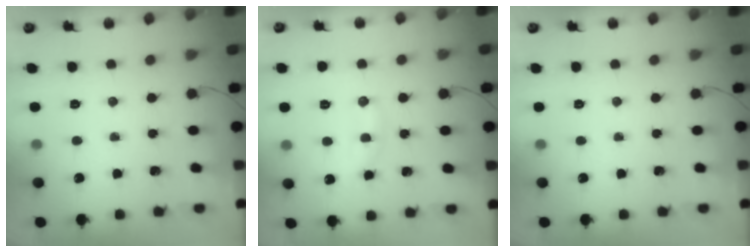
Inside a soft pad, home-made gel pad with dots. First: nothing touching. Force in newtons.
{"total": 7.6, "press": 7.5, "slide": 0.4}
{"total": 0.0}